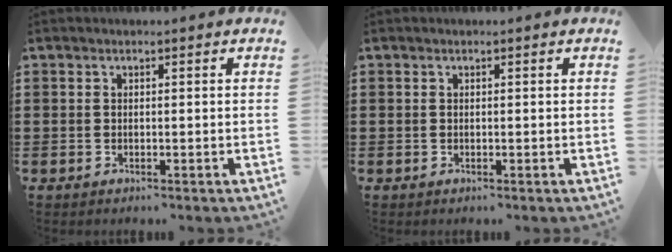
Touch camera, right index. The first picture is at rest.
{"total": 0.0}